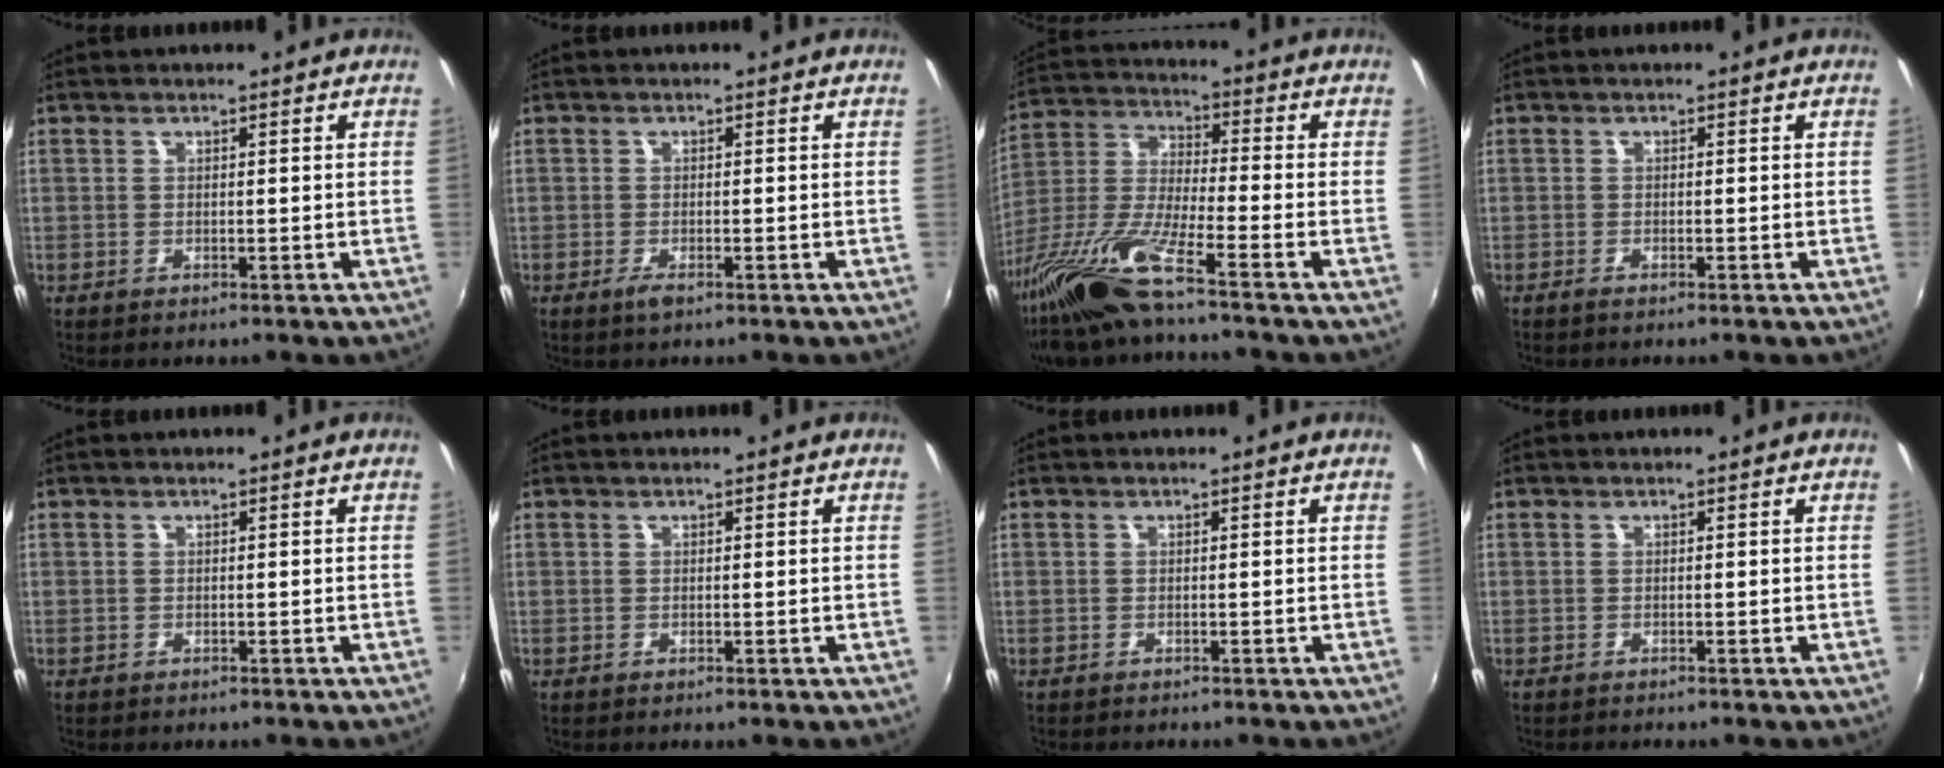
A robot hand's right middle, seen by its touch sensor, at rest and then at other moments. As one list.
[{"total": 1.7, "force": [-1.2, 0.4, 1.2], "torque": [-0.026, -0.006, -0.023]}, {"total": 15.8, "force": [-12.3, 0.2, 10.0], "torque": [-0.216, -0.026, -0.246]}, {"total": 0.9, "force": [-0.8, 0.0, 0.4], "torque": [-0.008, -0.003, -0.017]}, {"total": 0.5, "force": [-0.5, 0.2, 0.0], "torque": [-0.003, 0.000, -0.007]}, {"total": 0.0}, {"total": 0.5, "force": [-0.5, -0.1, 0.1], "torque": [-0.002, -0.002, -0.008]}, {"total": 0.6, "force": [-0.5, -0.2, 0.1], "torque": [0.001, -0.003, -0.010]}]